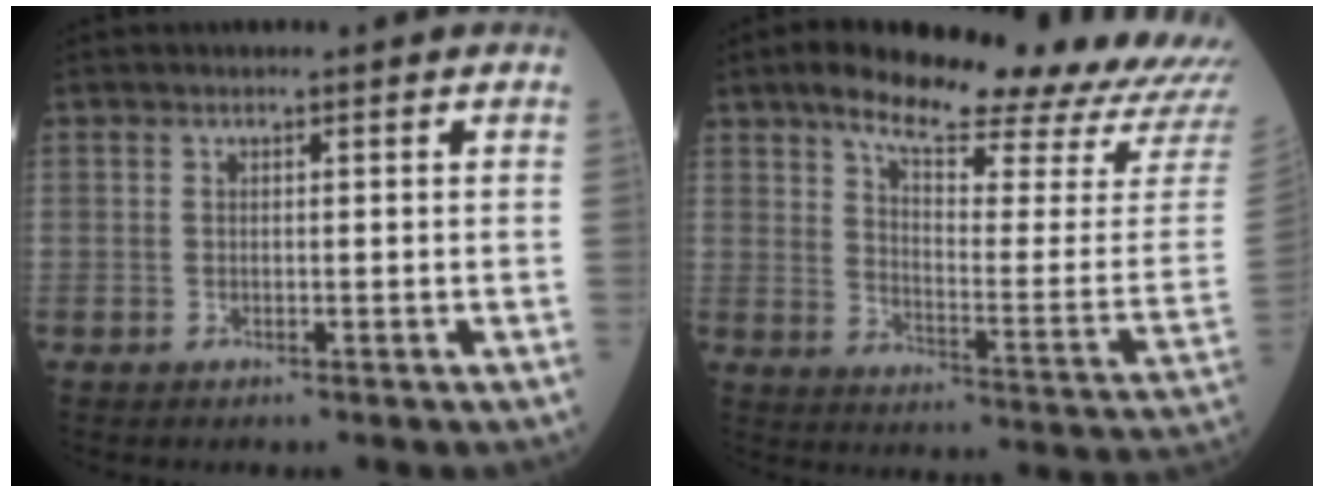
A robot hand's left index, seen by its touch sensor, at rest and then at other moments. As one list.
[{"total": 25.4, "force": [21.8, 3.4, 12.5], "torque": [-0.180, -0.064, 0.272]}]